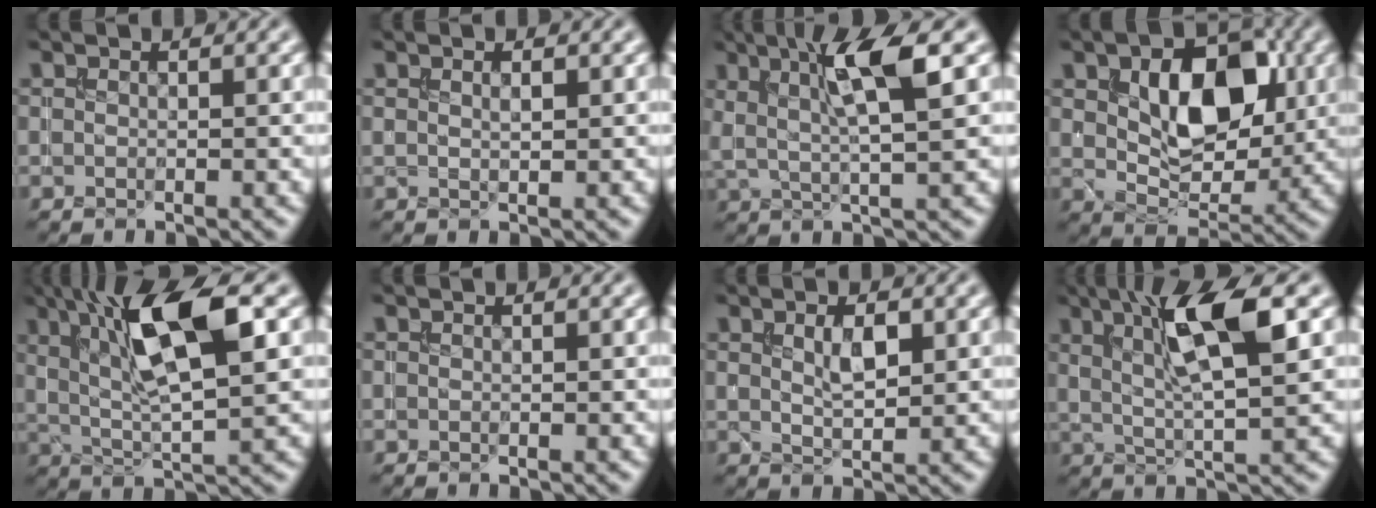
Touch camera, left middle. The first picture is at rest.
{"total": 0.9, "force": [0.5, 0.2, 0.7], "torque": [-0.013, -0.001, 0.008]}
{"total": 6.2, "force": [2.2, 1.1, 5.7], "torque": [-0.105, 0.000, 0.040]}
{"total": 8.5, "force": [2.0, 5.2, 6.5], "torque": [-0.107, -0.002, 0.034]}
{"total": 10.3, "force": [3.4, 2.8, 9.3], "torque": [-0.165, 0.005, 0.060]}
{"total": 0.0}
{"total": 2.5, "force": [0.9, 1.0, 2.1], "torque": [-0.041, -0.001, 0.018]}
{"total": 8.2, "force": [2.8, 1.8, 7.5], "torque": [-0.130, 0.002, 0.049]}